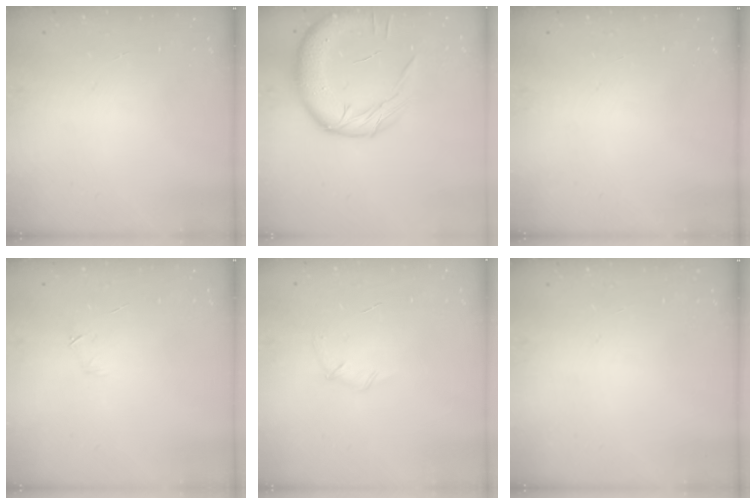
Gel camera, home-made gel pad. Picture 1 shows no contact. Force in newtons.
{"total": 15.7, "press": 15.6, "slide": 1.7}
{"total": 0.0}
{"total": 4.0, "press": 3.8, "slide": 1.1}
{"total": 5.6, "press": 5.4, "slide": 1.6}
{"total": 0.0}